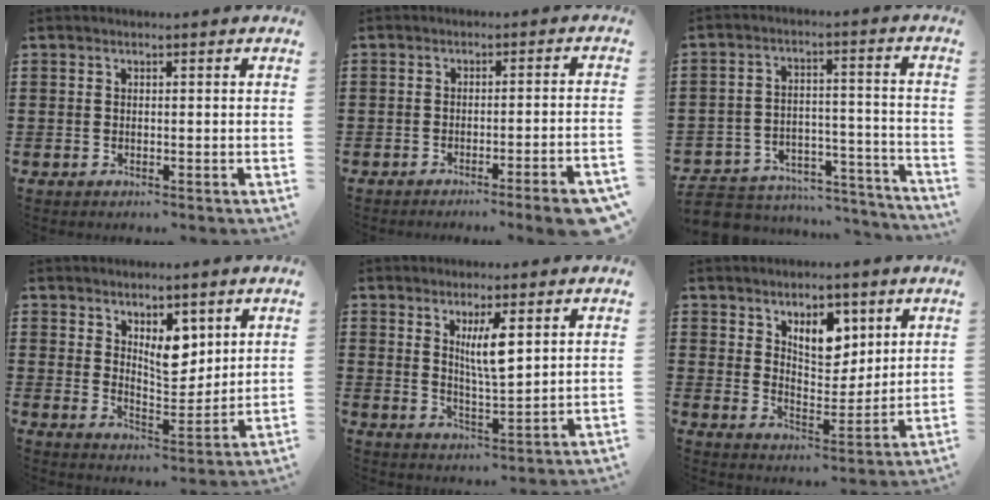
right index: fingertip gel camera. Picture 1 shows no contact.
{"total": 3.5, "force": [-2.8, -0.4, 2.1], "torque": [-0.034, -0.011, -0.052]}
{"total": 5.1, "force": [-4.8, 1.5, 0.9], "torque": [-0.024, 0.009, -0.098]}
{"total": 6.8, "force": [3.9, 3.6, 4.3], "torque": [-0.064, -0.014, 0.066]}
{"total": 5.5, "force": [2.3, 1.3, 4.9], "torque": [-0.093, -0.001, 0.037]}
{"total": 7.3, "force": [4.2, 4.3, 4.1], "torque": [-0.075, -0.006, 0.074]}